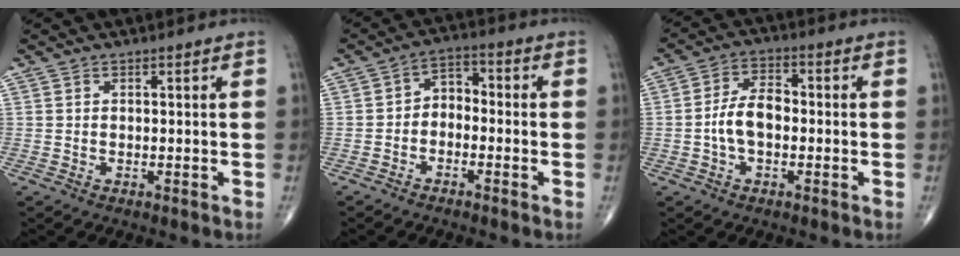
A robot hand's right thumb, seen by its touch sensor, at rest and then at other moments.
{"total": 4.6, "force": [-1.6, 3.2, 2.9], "torque": [-0.032, 0.033, -0.041]}
{"total": 6.8, "force": [-1.1, 4.0, 5.5], "torque": [-0.101, 0.024, -0.027]}